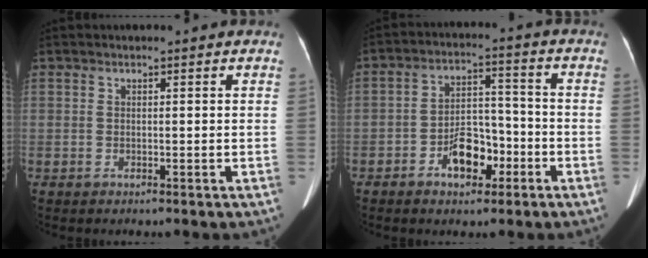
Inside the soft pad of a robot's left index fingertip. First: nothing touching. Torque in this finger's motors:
{"motor_torque": [0.49, 0.49, 0.14, 0.08]}